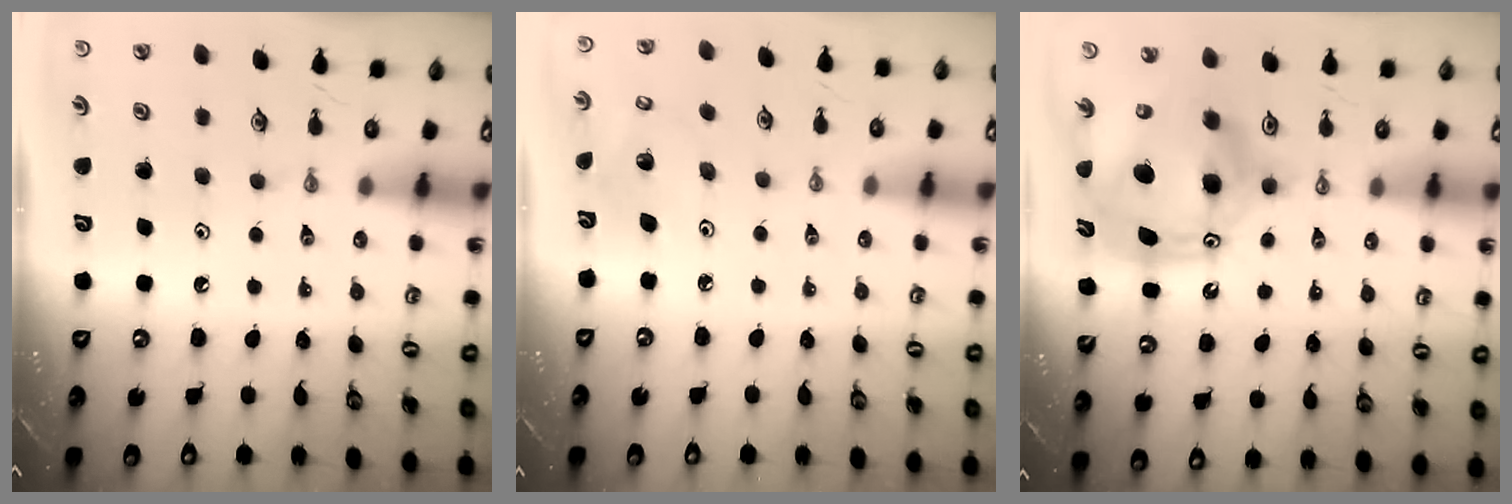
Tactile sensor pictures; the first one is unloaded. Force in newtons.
{"total": 4.7, "press": 4.5, "slide": 1.3}
{"total": 15.3, "press": 15.2, "slide": 1.5}